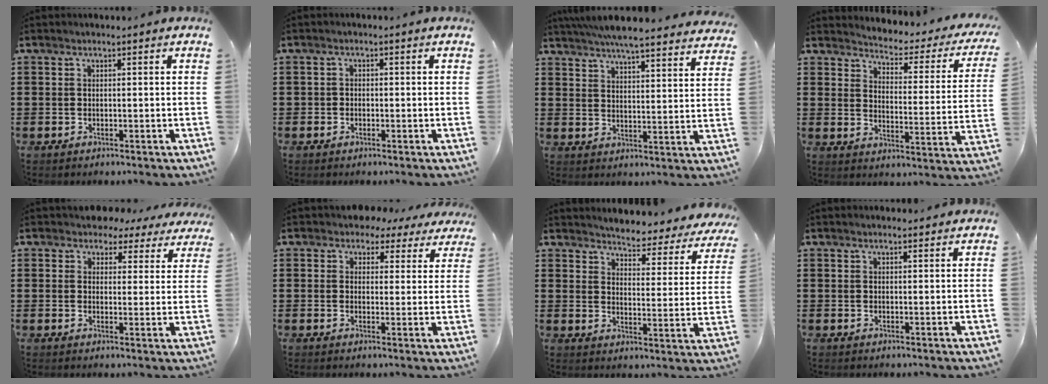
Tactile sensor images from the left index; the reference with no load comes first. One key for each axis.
{"total": 1.0, "fx": -0.6, "fy": 0.8, "fz": 0.3, "tx": -0.008, "ty": 0.001, "tz": -0.013}
{"total": 6.0, "fx": 5.6, "fy": 0.0, "fz": 2.1, "tx": -0.063, "ty": -0.029, "tz": 0.098}
{"total": 2.5, "fx": 2.4, "fy": 0.4, "fz": 0.4, "tx": -0.021, "ty": -0.030, "tz": 0.030}
{"total": 3.9, "fx": 3.4, "fy": 1.9, "fz": 0.6, "tx": -0.021, "ty": -0.009, "tz": 0.059}
{"total": 3.4, "fx": 2.7, "fy": 2.0, "fz": 0.6, "tx": -0.020, "ty": -0.005, "tz": 0.046}
{"total": 4.0, "fx": 4.0, "fy": -0.1, "fz": 0.6, "tx": -0.030, "ty": -0.043, "tz": 0.060}
{"total": 1.2, "fx": 1.1, "fy": 0.2, "fz": 0.4, "tx": -0.010, "ty": 0.002, "tz": 0.022}